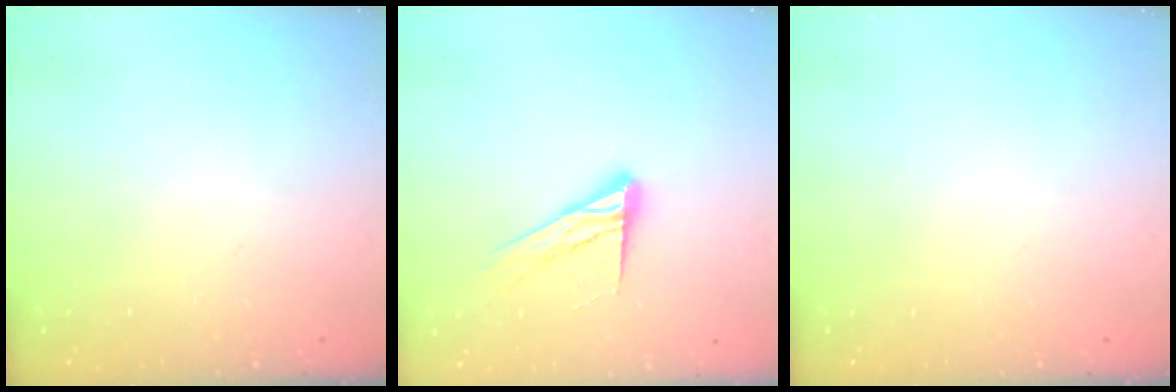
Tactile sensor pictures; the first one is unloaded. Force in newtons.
{"total": 13.1, "press": 13.1, "slide": 1.0}
{"total": 0.0}